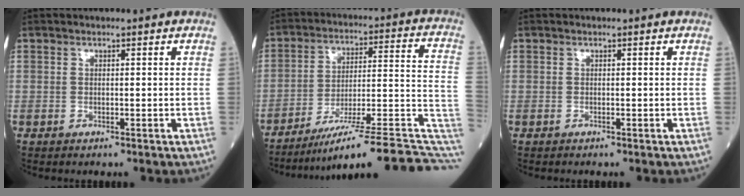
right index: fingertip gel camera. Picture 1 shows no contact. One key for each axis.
{"total": 20.7, "fx": -15.6, "fy": 1.2, "fz": 13.4, "tx": -0.123, "ty": 0.034, "tz": -0.231}
{"total": 0.0}